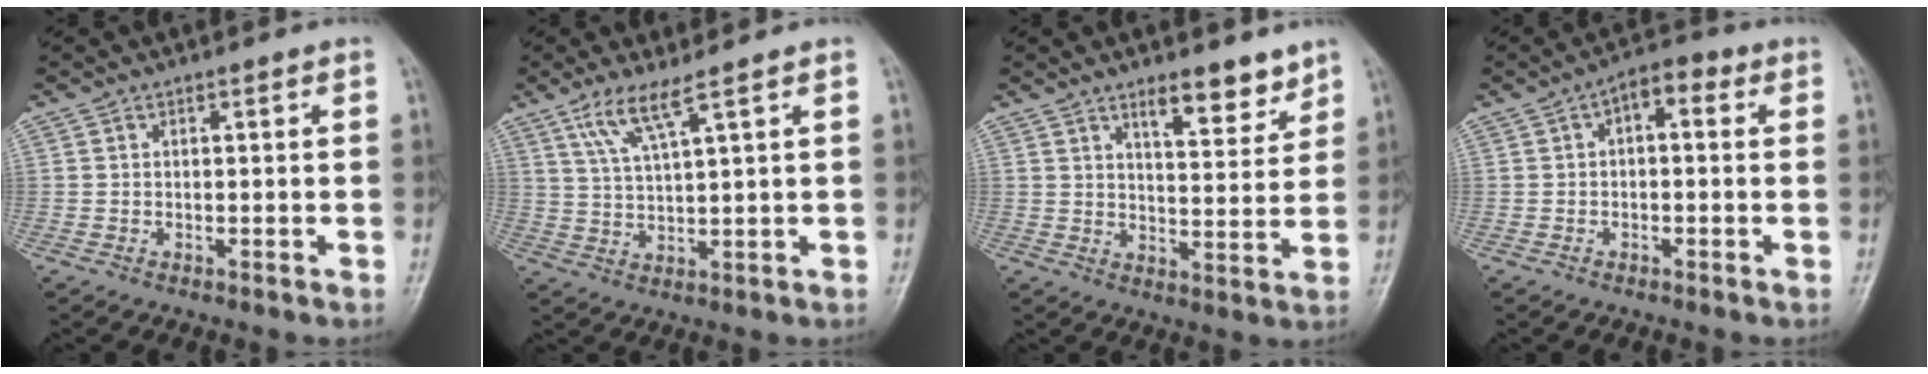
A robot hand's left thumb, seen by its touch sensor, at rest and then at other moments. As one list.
[{"total": 5.7, "force": [3.7, 0.4, 4.3], "torque": [-0.094, -0.019, 0.084]}, {"total": 7.7, "force": [5.6, 2.5, 4.7], "torque": [-0.048, -0.041, 0.084]}, {"total": 5.1, "force": [1.0, 2.8, 4.2], "torque": [-0.044, 0.022, 0.003]}]